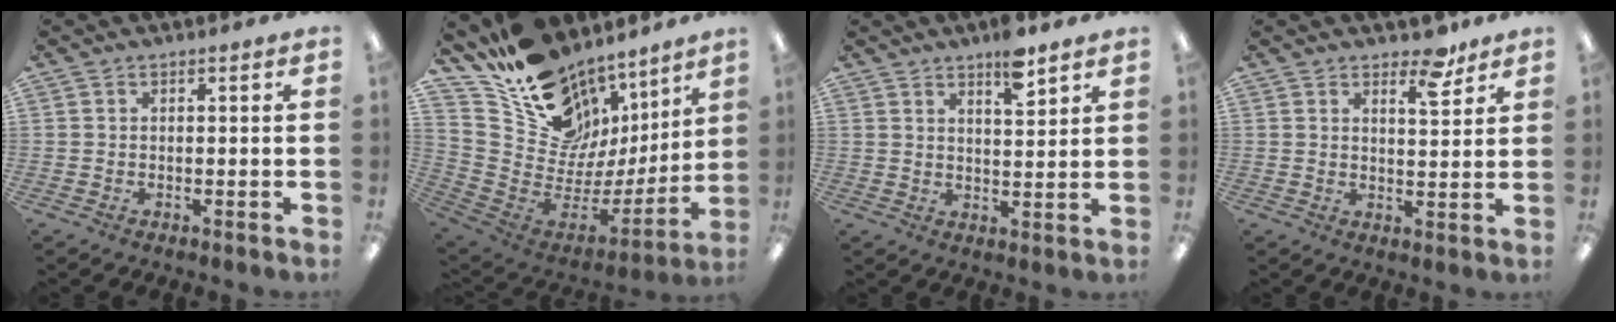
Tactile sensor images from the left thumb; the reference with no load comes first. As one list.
[{"total": 17.1, "force": [11.5, 11.1, 6.3], "torque": [-0.110, -0.107, 0.224]}, {"total": 7.3, "force": [5.5, 2.2, 4.3], "torque": [-0.057, -0.033, 0.091]}, {"total": 7.3, "force": [5.5, 2.8, 3.9], "torque": [-0.034, -0.035, 0.089]}]